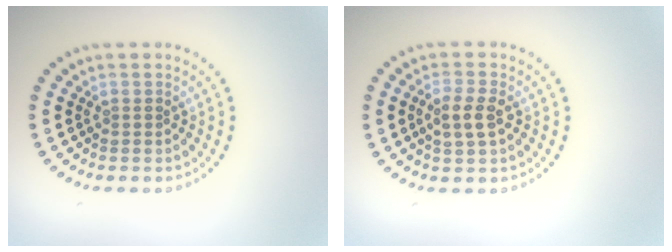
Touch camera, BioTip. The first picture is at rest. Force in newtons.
{"total": 2.6, "press": 2.6, "slide": 0.4}